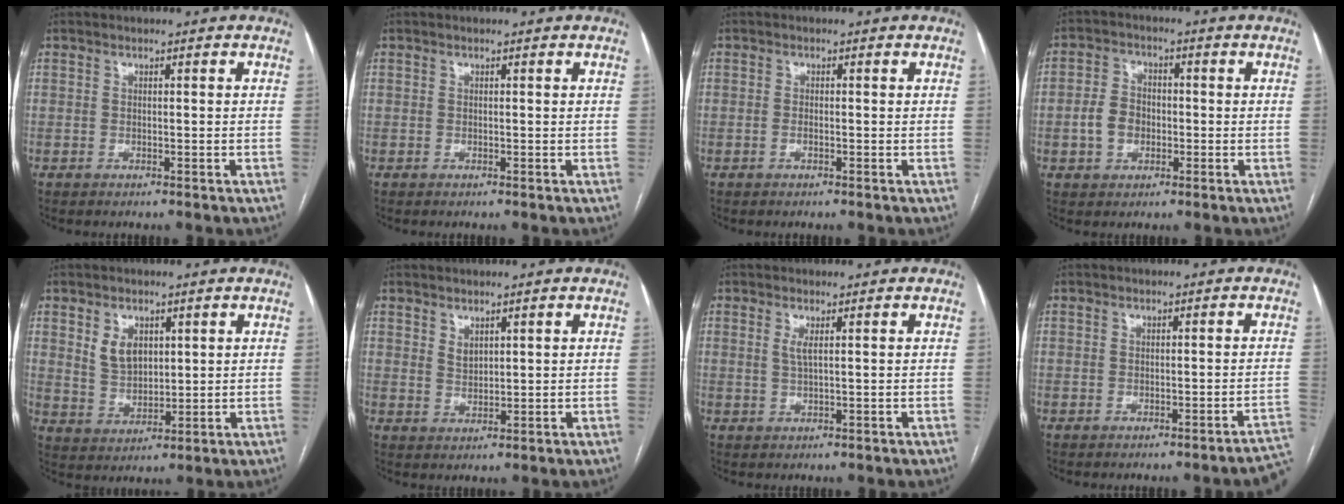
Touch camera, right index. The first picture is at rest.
{"total": 0.0}
{"total": 0.8, "force": [-0.4, 0.2, 0.7], "torque": [-0.015, 0.000, -0.006]}
{"total": 5.3, "force": [-1.0, 4.1, 3.2], "torque": [-0.069, 0.016, -0.016]}
{"total": 5.2, "force": [2.2, 3.5, 3.2], "torque": [-0.064, 0.003, 0.053]}
{"total": 1.9, "force": [1.4, 1.0, 1.0], "torque": [-0.017, -0.005, 0.035]}
{"total": 1.5, "force": [0.6, -0.1, 1.4], "torque": [-0.035, -0.003, 0.014]}
{"total": 3.9, "force": [-3.4, -0.1, 1.9], "torque": [0.004, -0.002, -0.040]}